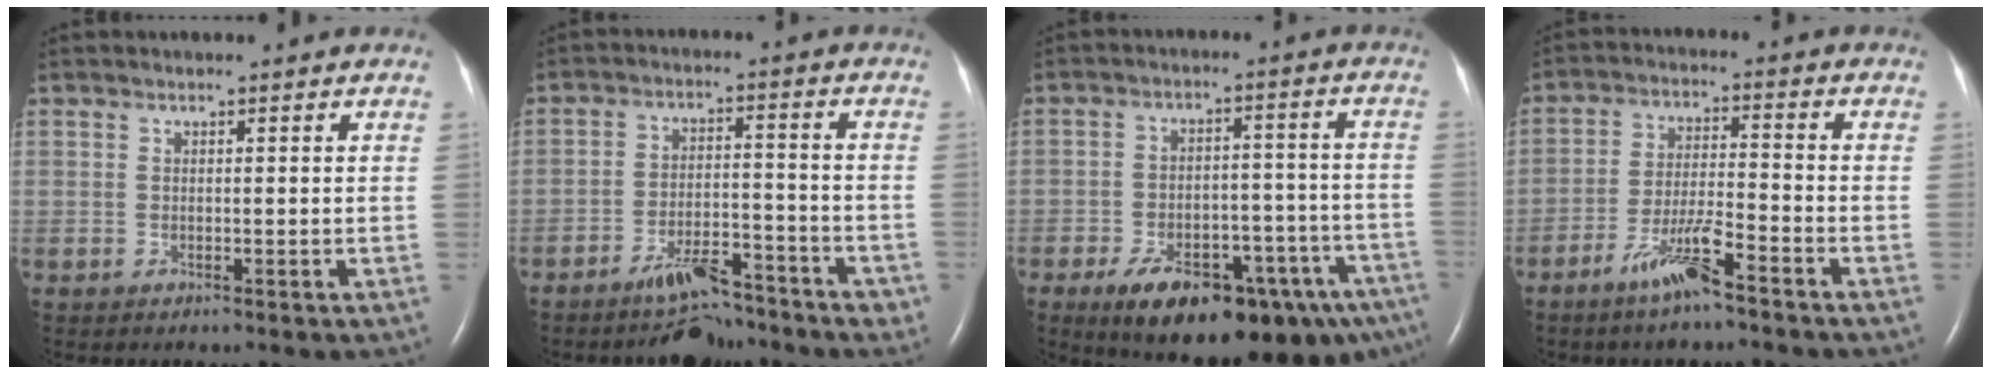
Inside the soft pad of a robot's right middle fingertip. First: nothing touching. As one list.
[{"total": 7.5, "force": [-6.1, 2.6, 3.5], "torque": [-0.056, 0.003, -0.097]}, {"total": 20.6, "force": [-13.0, 7.0, 14.3], "torque": [-0.144, 0.020, -0.178]}, {"total": 7.5, "force": [-5.2, 0.5, 5.4], "torque": [-0.111, -0.010, -0.098]}]